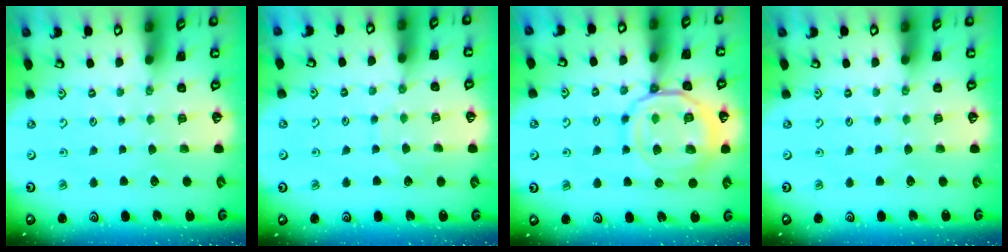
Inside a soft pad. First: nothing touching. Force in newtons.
{"total": 6.2, "press": 6.2, "slide": 0.5}
{"total": 16.7, "press": 16.6, "slide": 1.7}
{"total": 0.0}